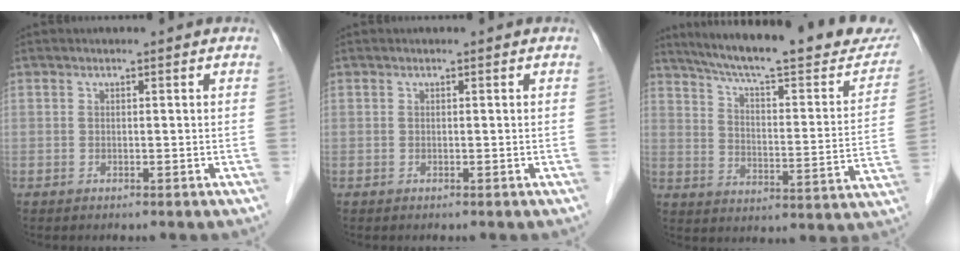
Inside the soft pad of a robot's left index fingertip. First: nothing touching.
{"total": 0.0}
{"total": 26.2, "force": [22.5, 3.7, 12.9], "torque": [-0.195, -0.033, 0.296]}